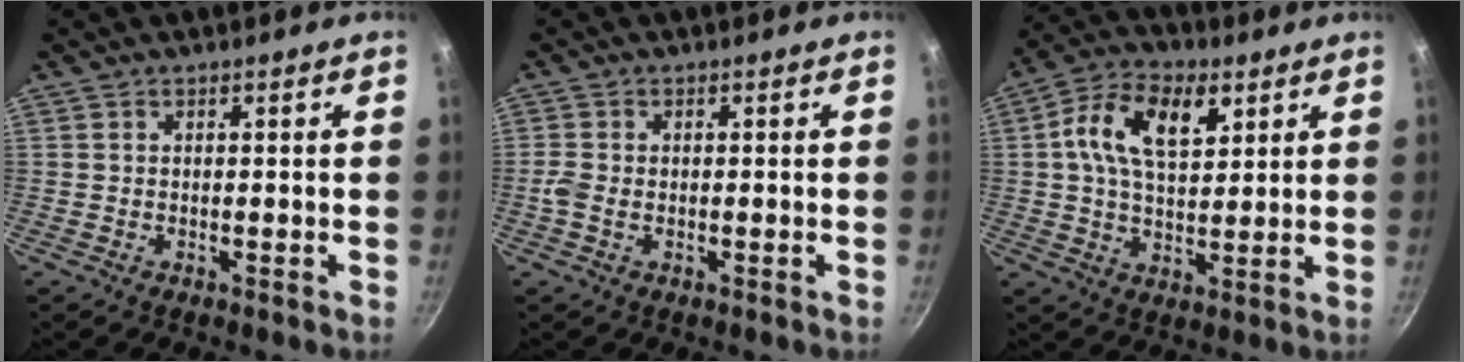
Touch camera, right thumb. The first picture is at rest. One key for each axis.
{"total": 2.3, "fx": -0.4, "fy": 1.6, "fz": 1.6, "tx": -0.041, "ty": 0.003, "tz": -0.014}
{"total": 12.9, "fx": 4.2, "fy": 7.5, "fz": 9.7, "tx": -0.157, "ty": 0.001, "tz": 0.062}